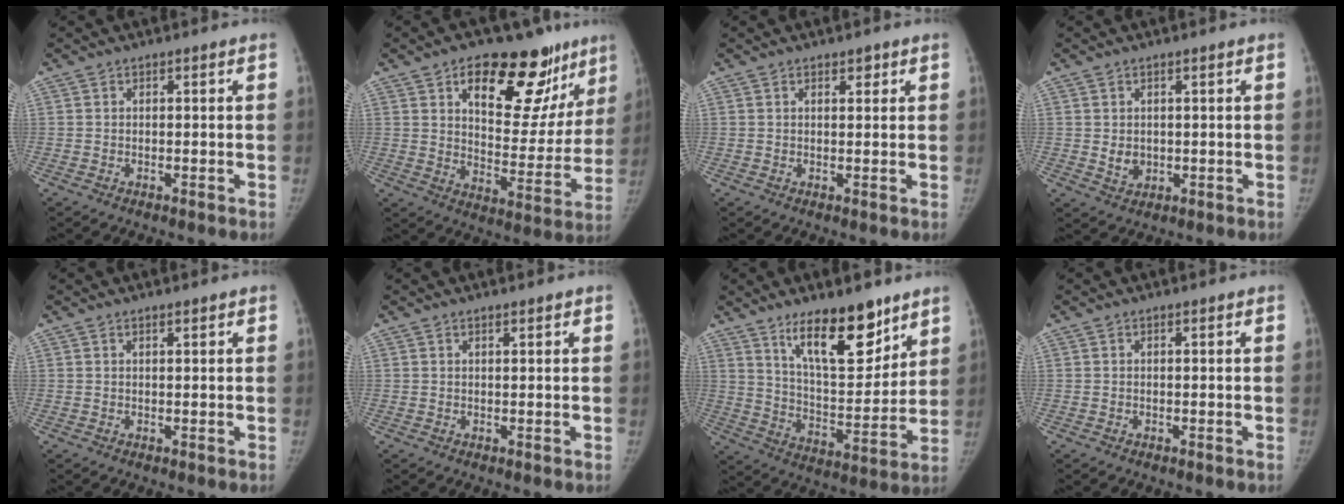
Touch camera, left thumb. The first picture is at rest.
{"total": 23.6, "force": [13.4, 11.8, 15.5], "torque": [-0.153, -0.047, 0.195]}
{"total": 1.7, "force": [1.1, 0.8, 1.0], "torque": [-0.005, -0.004, 0.014]}
{"total": 2.9, "force": [0.3, 2.3, 1.8], "torque": [-0.021, -0.007, 0.014]}
{"total": 0.9, "force": [0.7, 0.2, 0.5], "torque": [-0.009, -0.003, 0.011]}
{"total": 1.0, "force": [0.8, 0.3, 0.6], "torque": [-0.010, -0.004, 0.013]}
{"total": 16.6, "force": [11.1, 6.1, 10.7], "torque": [-0.126, -0.079, 0.193]}
{"total": 0.0}